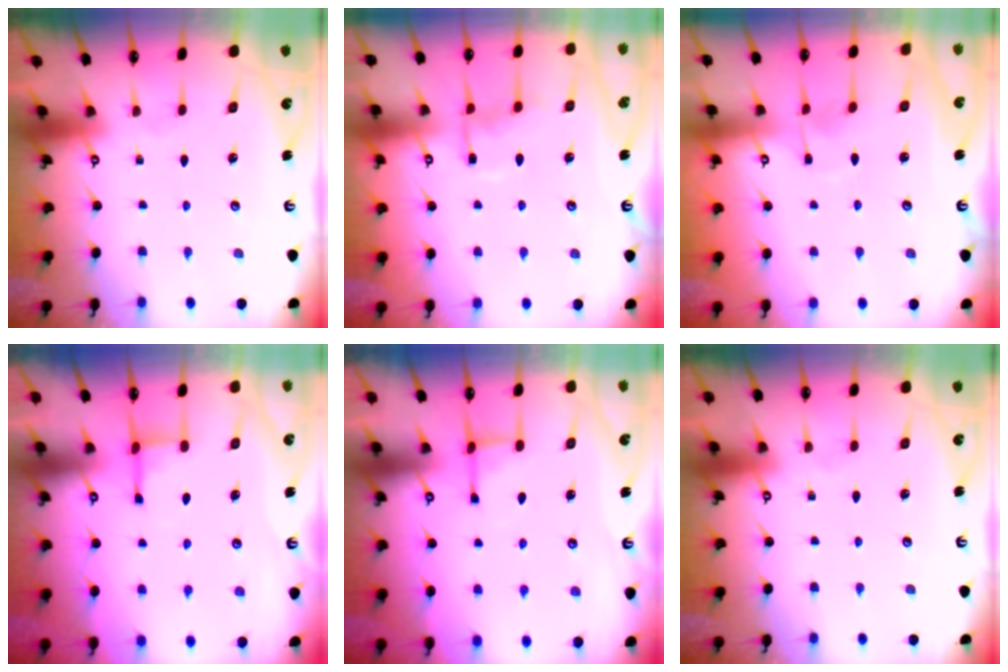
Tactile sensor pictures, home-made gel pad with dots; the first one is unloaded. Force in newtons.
{"total": 8.1, "press": 8.0, "slide": 0.7}
{"total": 2.8, "press": 2.8, "slide": 0.3}
{"total": 3.1, "press": 3.0, "slide": 0.7}
{"total": 3.0, "press": 3.0, "slide": 0.7}
{"total": 0.0}